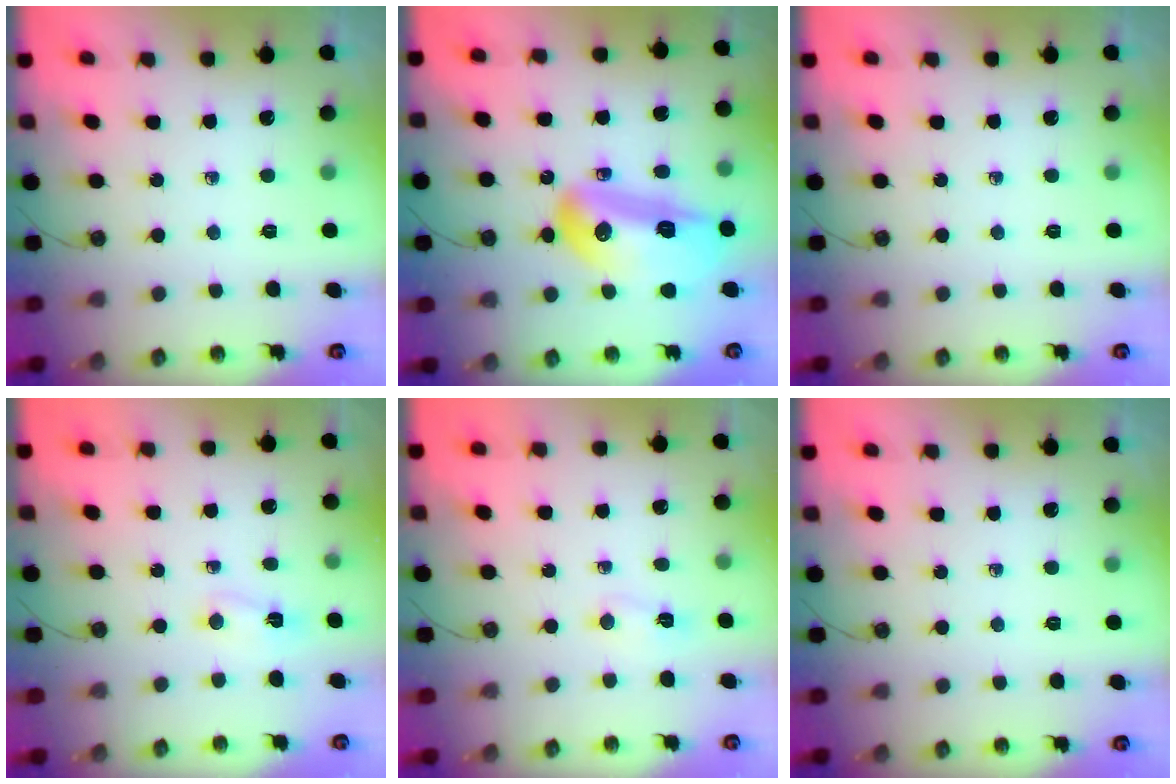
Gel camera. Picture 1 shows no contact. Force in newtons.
{"total": 18.3, "press": 18.1, "slide": 2.5}
{"total": 0.0}
{"total": 2.4, "press": 2.3, "slide": 0.7}
{"total": 3.5, "press": 3.1, "slide": 1.4}
{"total": 0.0}